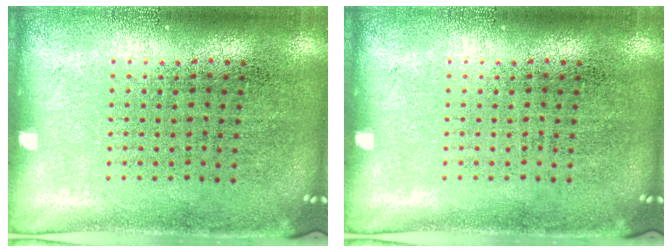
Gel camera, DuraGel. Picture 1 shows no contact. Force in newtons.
{"total": 0.0}